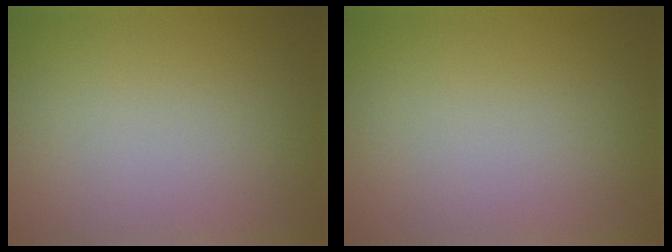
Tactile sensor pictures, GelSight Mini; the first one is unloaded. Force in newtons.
{"total": 0.0}